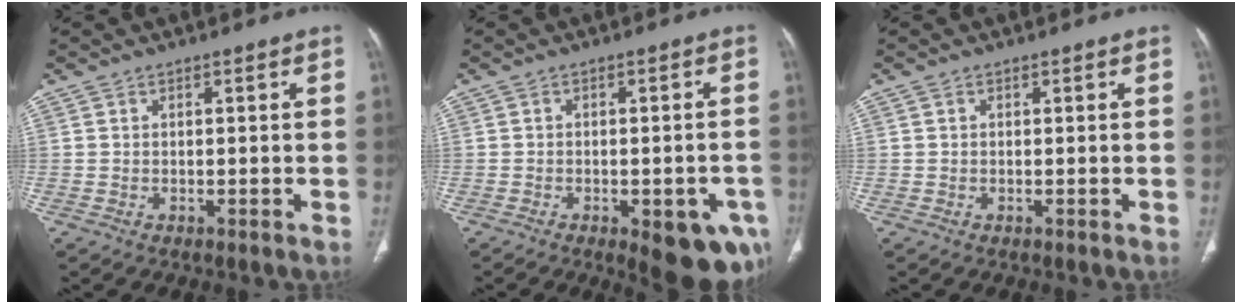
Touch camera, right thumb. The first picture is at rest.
{"total": 12.4, "force": [-5.5, 5.1, 9.8], "torque": [-0.092, 0.014, -0.057]}
{"total": 0.0}